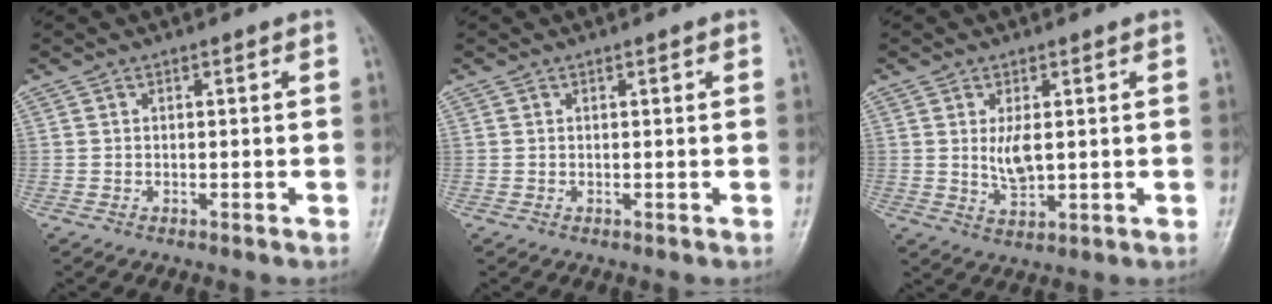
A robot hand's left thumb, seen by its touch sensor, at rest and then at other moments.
{"total": 0.6, "force": [0.3, 0.1, 0.5], "torque": [-0.007, 0.000, 0.004]}
{"total": 4.5, "force": [0.8, 2.1, 3.9], "torque": [-0.068, -0.014, 0.022]}